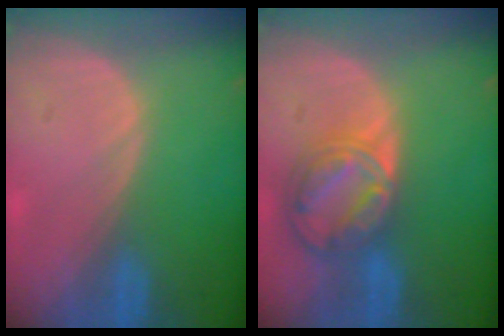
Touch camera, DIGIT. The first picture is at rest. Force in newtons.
{"total": 8.7, "press": 7.5, "slide": 4.6}